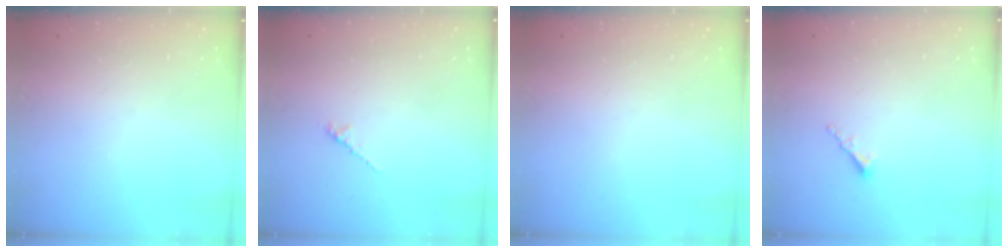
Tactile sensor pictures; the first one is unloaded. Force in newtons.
{"total": 2.0, "press": 2.0, "slide": 0.6}
{"total": 0.0}
{"total": 1.7, "press": 1.7, "slide": 0.3}